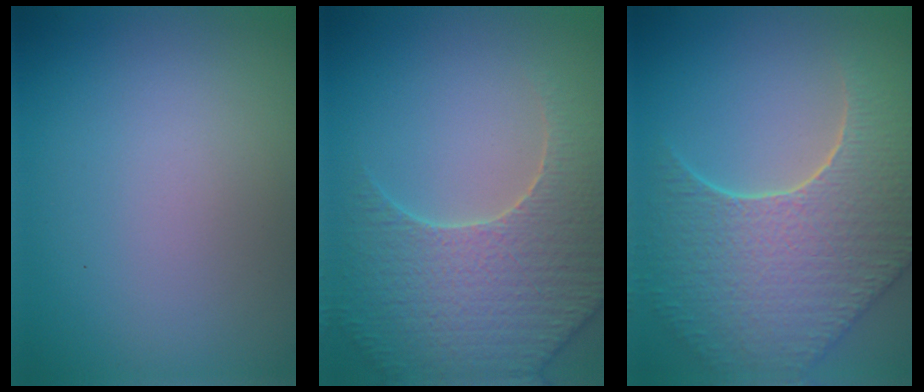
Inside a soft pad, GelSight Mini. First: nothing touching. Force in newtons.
{"total": 5.9, "press": 5.6, "slide": 1.7}
{"total": 8.9, "press": 6.5, "slide": 6.1}